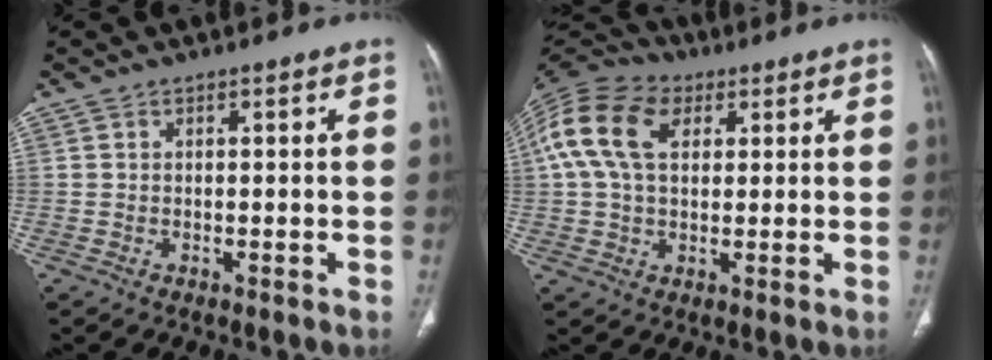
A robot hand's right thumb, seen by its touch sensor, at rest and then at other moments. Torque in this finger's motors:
{"motor_torque": [0.22, 0.36, 0.90, -0.60, 0.50]}